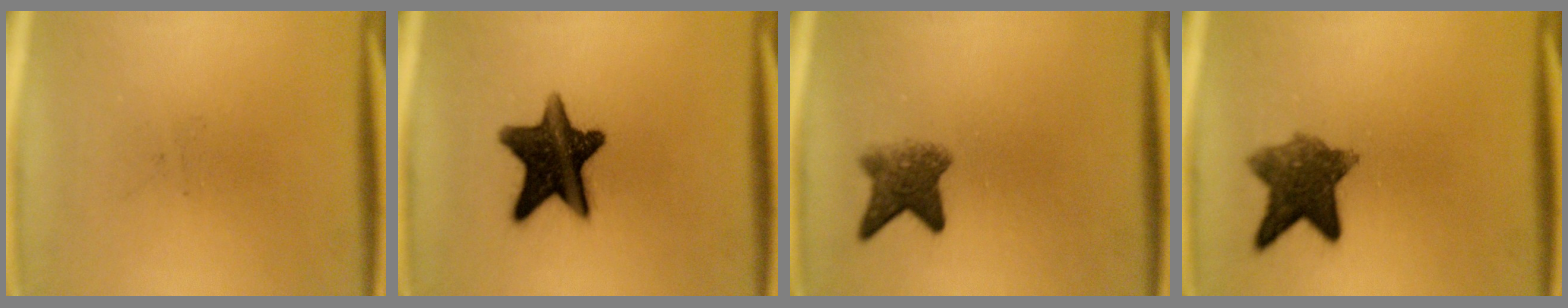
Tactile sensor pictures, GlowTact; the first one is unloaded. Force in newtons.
{"total": 14.3}
{"total": 4.8}
{"total": 8.2}